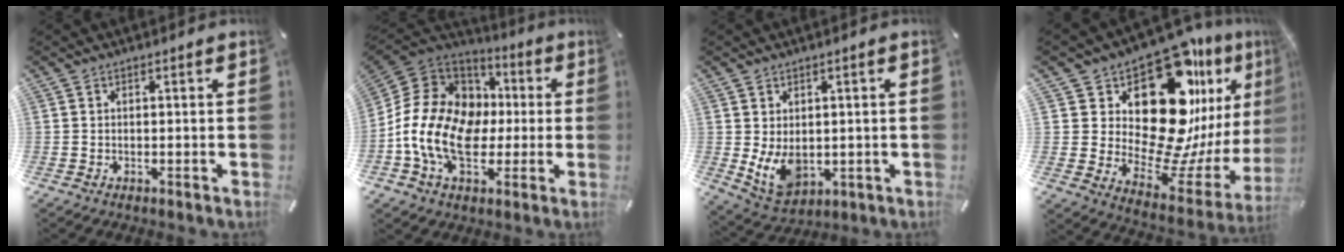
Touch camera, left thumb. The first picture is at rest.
{"total": 15.4, "force": [-2.8, 12.3, 8.9], "torque": [-0.194, 0.013, -0.048]}
{"total": 7.5, "force": [0.2, 5.8, 4.8], "torque": [-0.100, -0.006, 0.006]}
{"total": 24.9, "force": [12.3, 12.3, 17.8], "torque": [-0.278, -0.136, 0.212]}